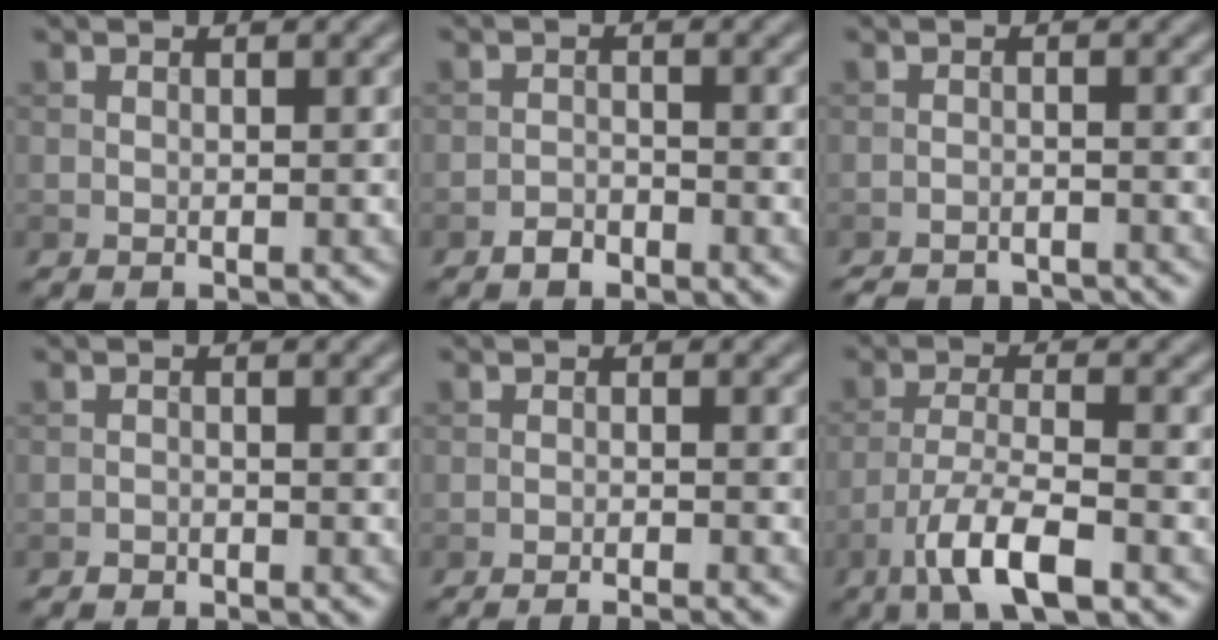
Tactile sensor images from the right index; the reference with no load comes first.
{"total": 1.4, "force": [-1.2, 0.6, 0.4], "torque": [-0.003, 0.004, -0.025]}
{"total": 5.2, "force": [-5.1, 0.7, 0.9], "torque": [-0.015, -0.011, -0.076]}
{"total": 0.8, "force": [-0.7, 0.3, 0.0], "torque": [0.004, 0.000, -0.014]}
{"total": 3.1, "force": [-2.6, 0.4, 1.6], "torque": [-0.020, 0.001, -0.044]}
{"total": 6.2, "force": [-3.7, 1.7, 4.7], "torque": [-0.089, 0.000, -0.073]}